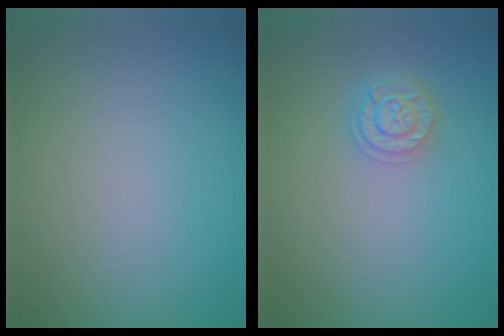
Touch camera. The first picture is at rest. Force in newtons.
{"total": 2.3, "press": 1.9, "slide": 1.3}